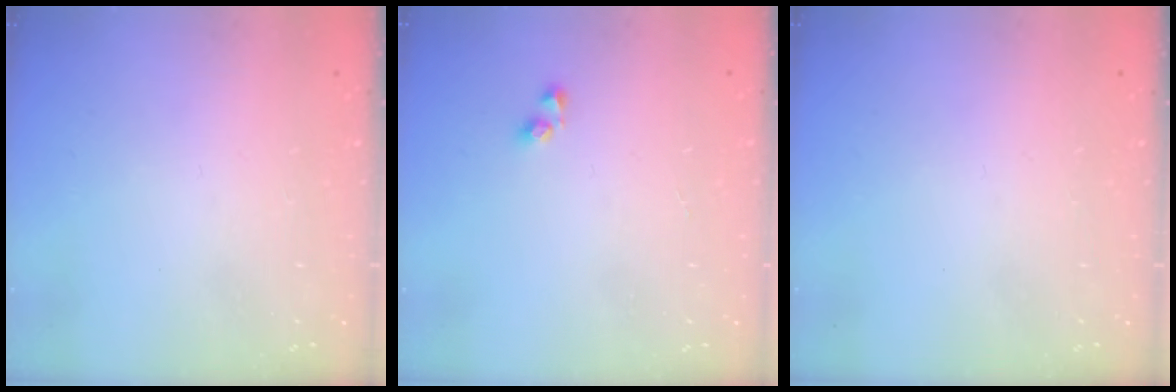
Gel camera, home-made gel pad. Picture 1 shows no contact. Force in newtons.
{"total": 3.0, "press": 3.0, "slide": 0.1}
{"total": 0.0}